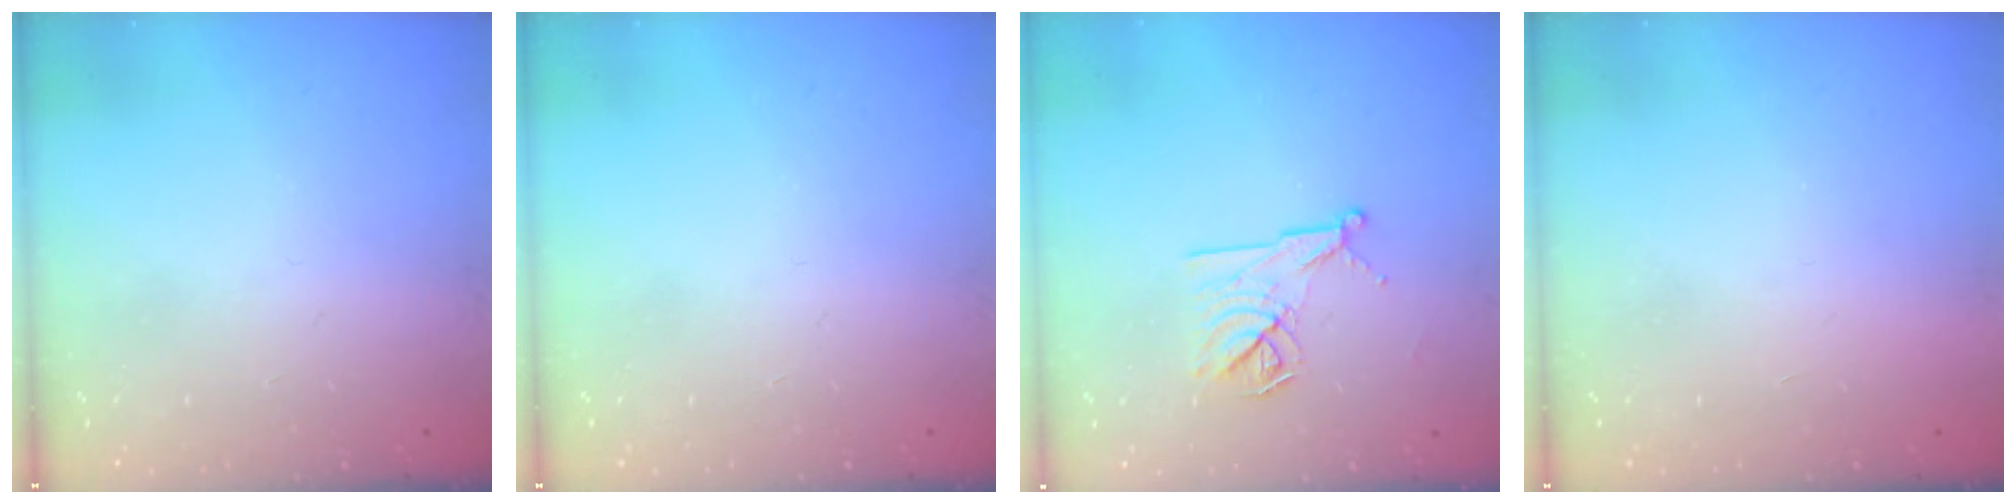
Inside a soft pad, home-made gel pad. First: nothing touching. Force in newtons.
{"total": 0.0}
{"total": 11.3, "press": 11.3, "slide": 0.4}
{"total": 1.6, "press": 1.6, "slide": 0.1}